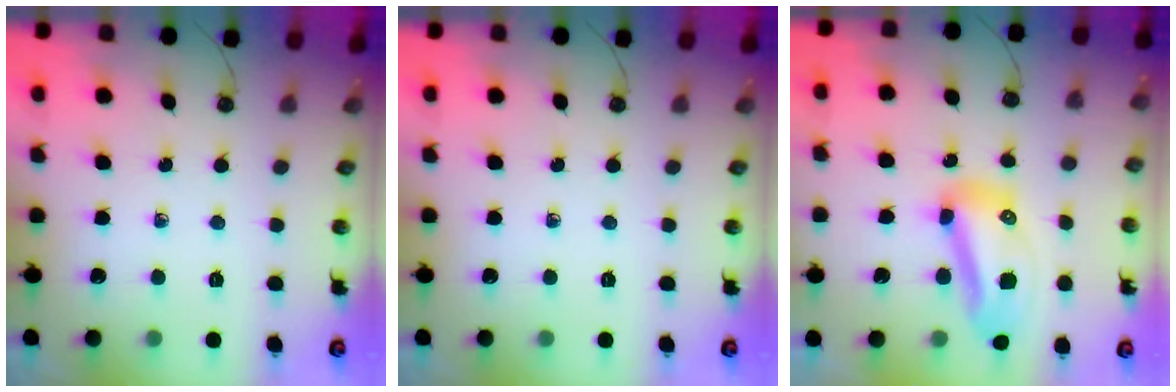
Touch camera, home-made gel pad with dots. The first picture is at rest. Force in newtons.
{"total": 0.0}
{"total": 12.8, "press": 12.7, "slide": 1.2}